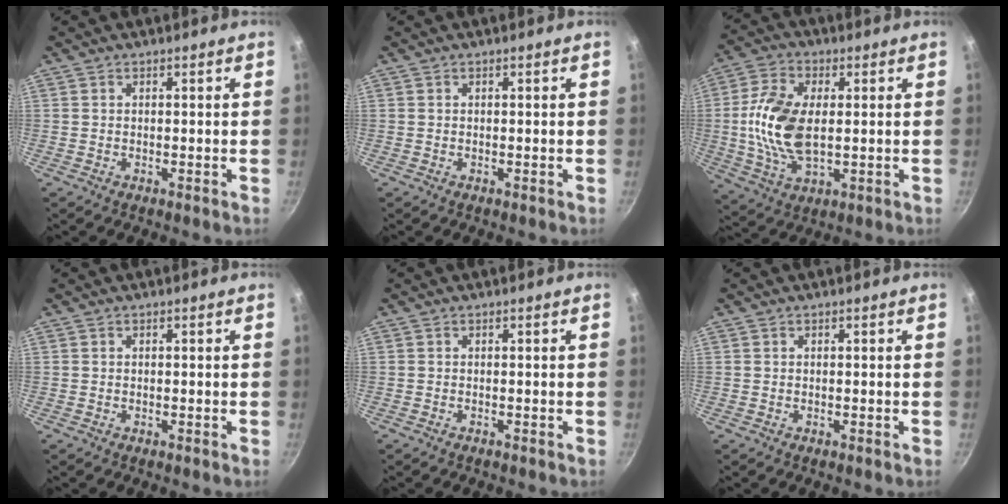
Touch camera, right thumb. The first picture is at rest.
{"total": 0.0}
{"total": 13.5, "force": [0.6, 7.4, 11.3], "torque": [-0.221, 0.007, 0.009]}
{"total": 0.0}
{"total": 0.0}
{"total": 0.0}